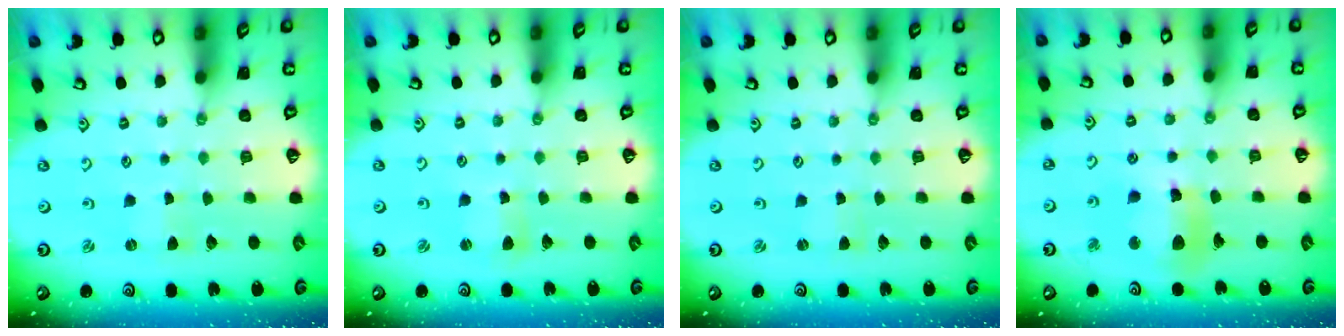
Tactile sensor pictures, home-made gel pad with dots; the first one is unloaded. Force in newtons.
{"total": 2.3, "press": 2.2, "slide": 0.3}
{"total": 0.5, "press": 0.5, "slide": 0.1}
{"total": 11.2, "press": 11.1, "slide": 1.5}